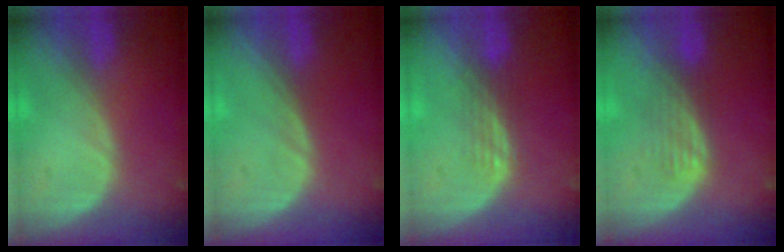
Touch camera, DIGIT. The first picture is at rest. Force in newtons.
{"total": 0.0}
{"total": 3.0, "press": 2.5, "slide": 1.7}
{"total": 4.0, "press": 3.5, "slide": 2.1}